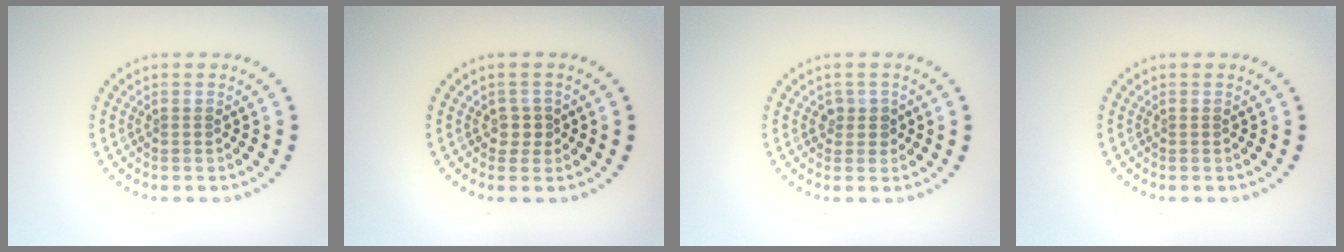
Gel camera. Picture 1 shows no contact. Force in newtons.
{"total": 1.4, "press": 1.1, "slide": 0.8}
{"total": 1.5, "press": 1.2, "slide": 0.8}
{"total": 0.0}